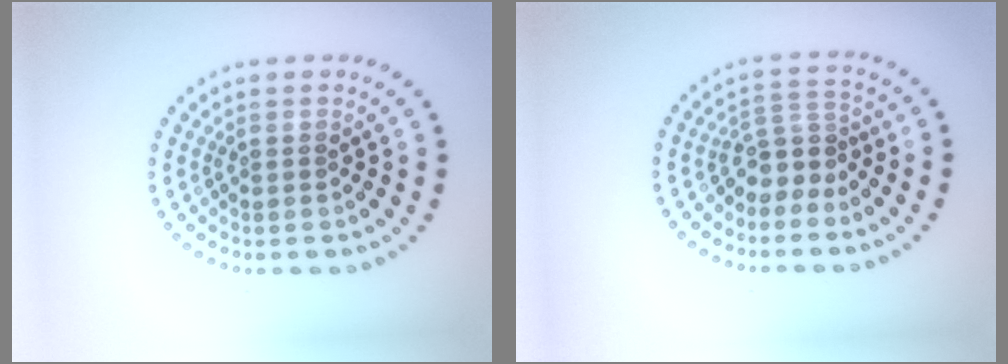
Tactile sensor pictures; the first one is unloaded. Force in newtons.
{"total": 2.9, "press": 2.0, "slide": 2.0}